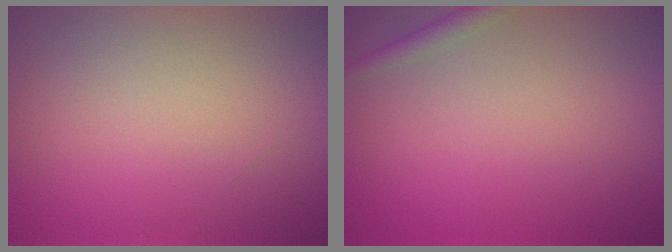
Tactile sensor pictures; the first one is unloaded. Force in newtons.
{"total": 1.4, "press": 1.4, "slide": 0.1}